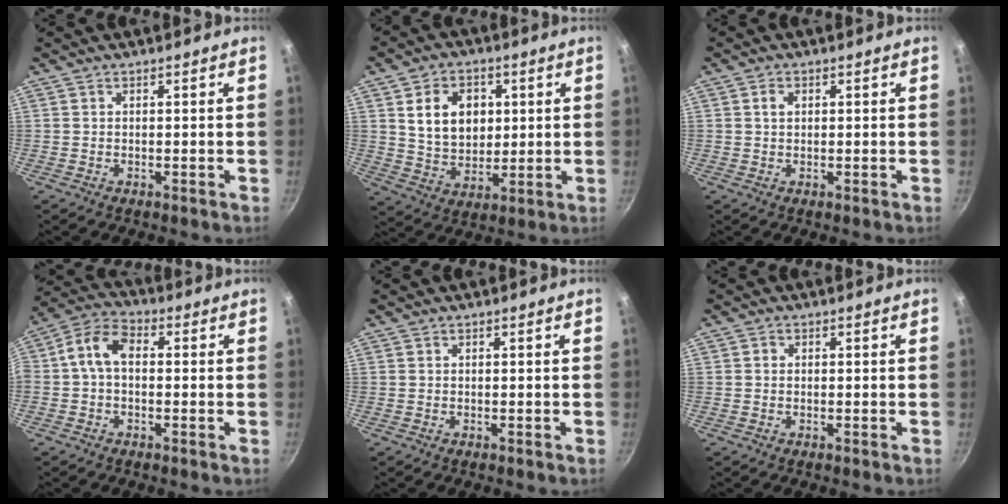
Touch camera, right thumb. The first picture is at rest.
{"total": 12.0, "force": [3.0, 9.1, 7.3], "torque": [-0.098, -0.011, 0.056]}
{"total": 1.9, "force": [0.6, 1.4, 1.2], "torque": [-0.017, 0.004, 0.010]}
{"total": 7.9, "force": [0.1, 5.2, 6.0], "torque": [-0.113, 0.031, -0.015]}
{"total": 0.0}
{"total": 0.9, "force": [0.2, 0.8, 0.4], "torque": [-0.006, 0.006, 0.002]}